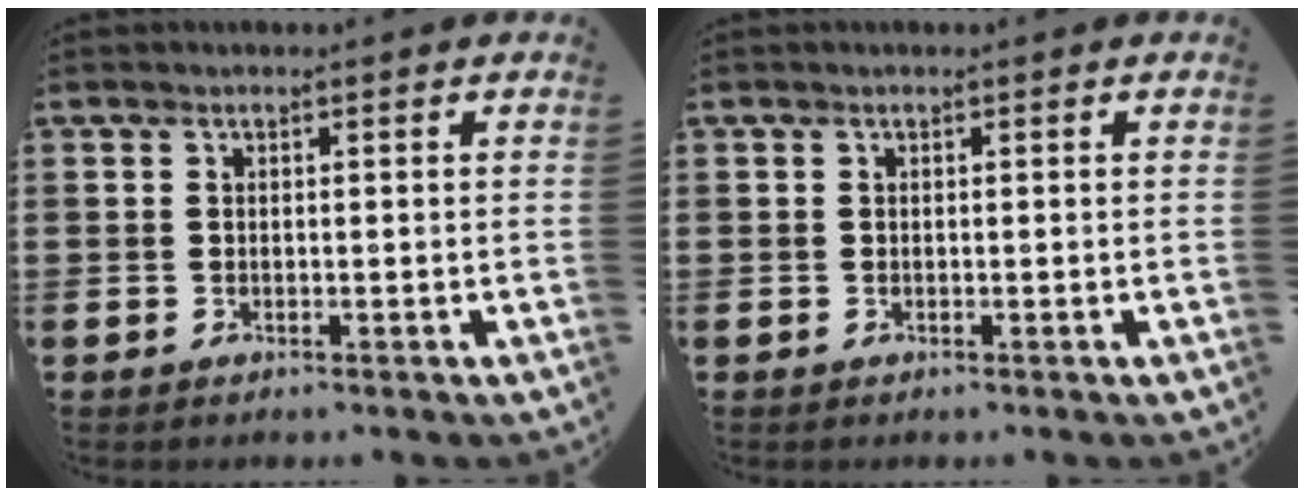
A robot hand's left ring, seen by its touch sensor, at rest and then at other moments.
{"total": 0.0}